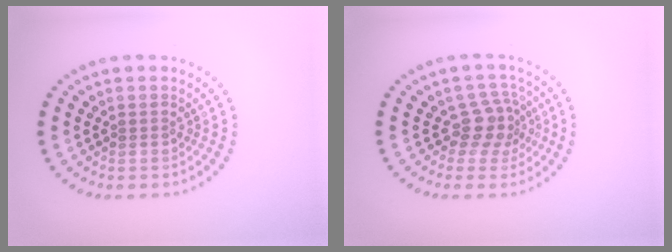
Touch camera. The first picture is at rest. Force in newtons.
{"total": 2.9, "press": 2.2, "slide": 1.8}